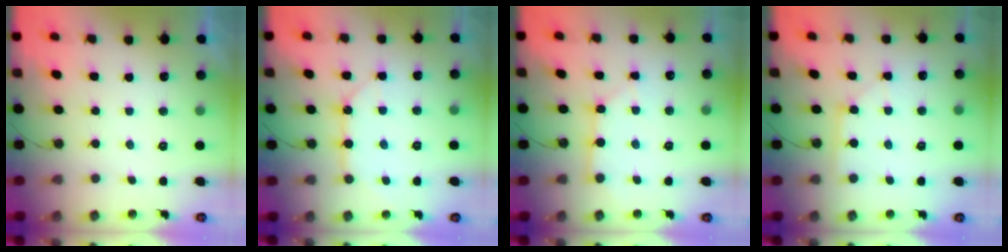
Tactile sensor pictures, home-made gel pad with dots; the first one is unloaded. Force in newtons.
{"total": 10.6, "press": 10.6, "slide": 0.6}
{"total": 2.6, "press": 2.6, "slide": 0.3}
{"total": 2.1, "press": 2.1, "slide": 0.3}